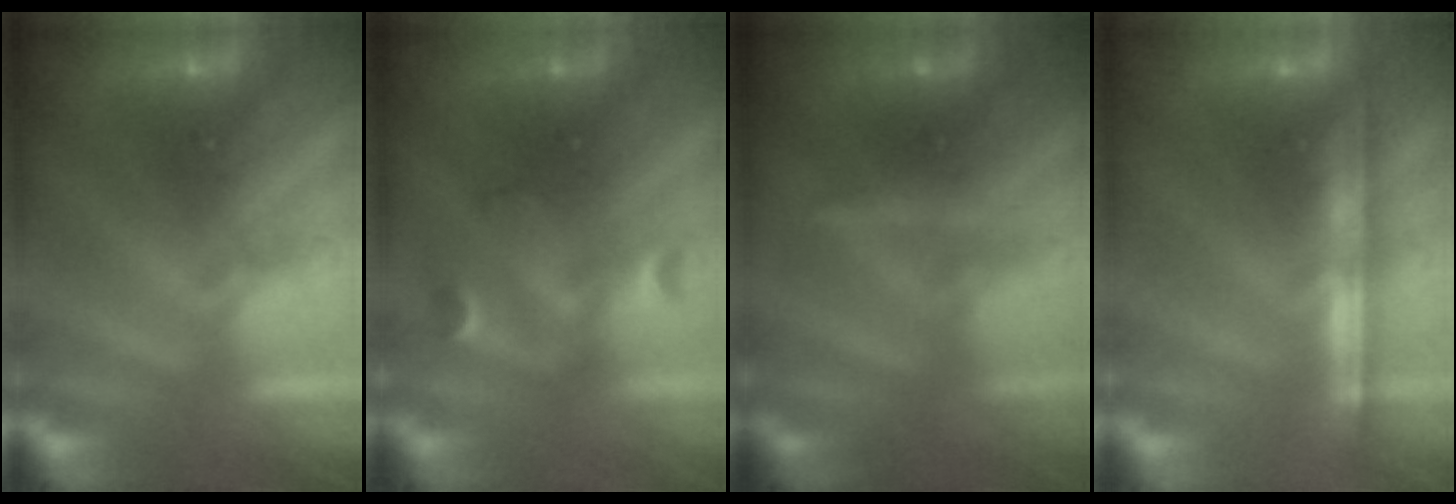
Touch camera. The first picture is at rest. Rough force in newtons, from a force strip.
{"total": 3.0}
{"total": 2.3}
{"total": 1.1}